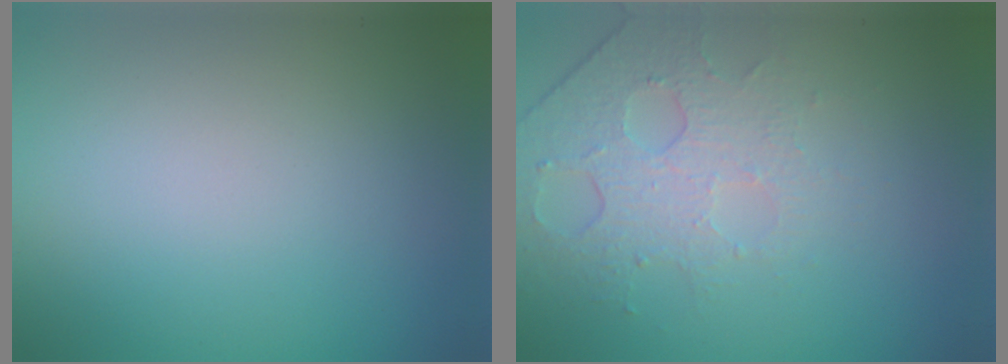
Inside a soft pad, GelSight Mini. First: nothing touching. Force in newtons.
{"total": 4.5, "press": 2.9, "slide": 3.5}